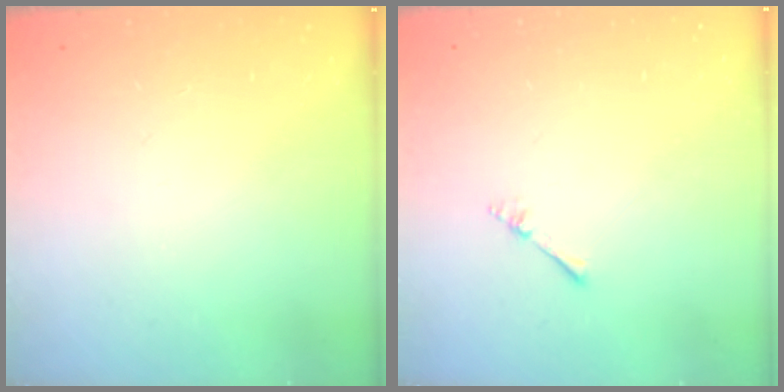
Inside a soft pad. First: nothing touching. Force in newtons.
{"total": 2.2, "press": 2.1, "slide": 0.3}